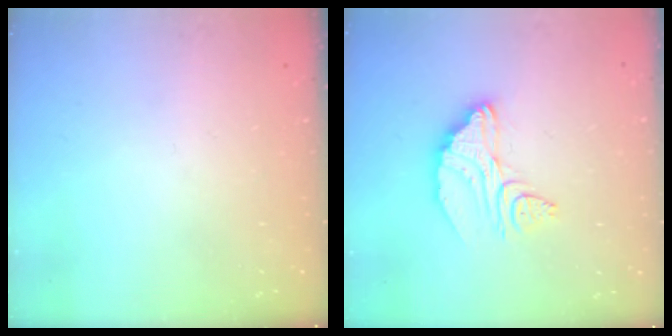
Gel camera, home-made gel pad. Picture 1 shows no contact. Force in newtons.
{"total": 11.9, "press": 11.9, "slide": 1.0}